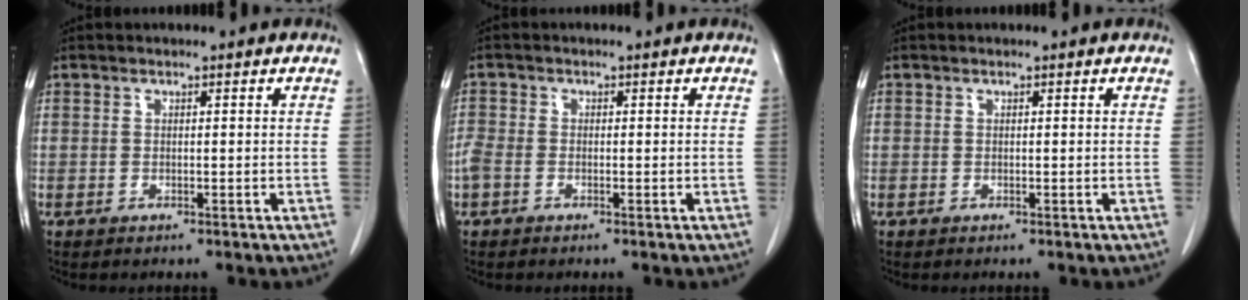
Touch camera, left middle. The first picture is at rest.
{"total": 2.1, "force": [-0.9, 1.3, 1.5], "torque": [-0.044, 0.000, -0.019]}
{"total": 0.0}